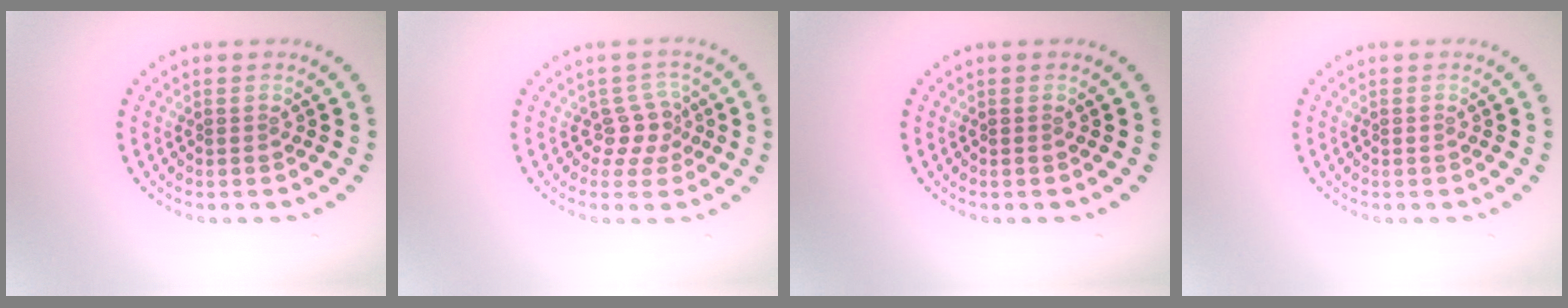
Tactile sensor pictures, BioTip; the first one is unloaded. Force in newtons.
{"total": 2.3, "press": 1.7, "slide": 1.6}
{"total": 0.0}
{"total": 0.0}